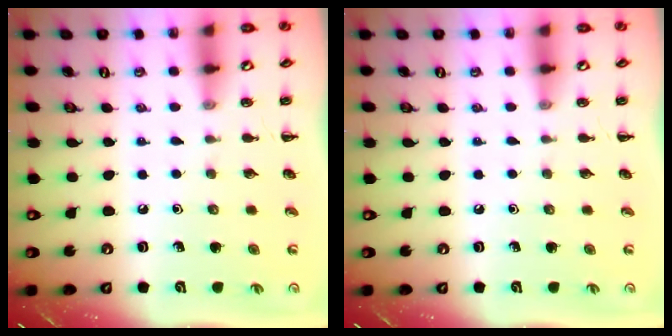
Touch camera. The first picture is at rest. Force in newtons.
{"total": 0.0}